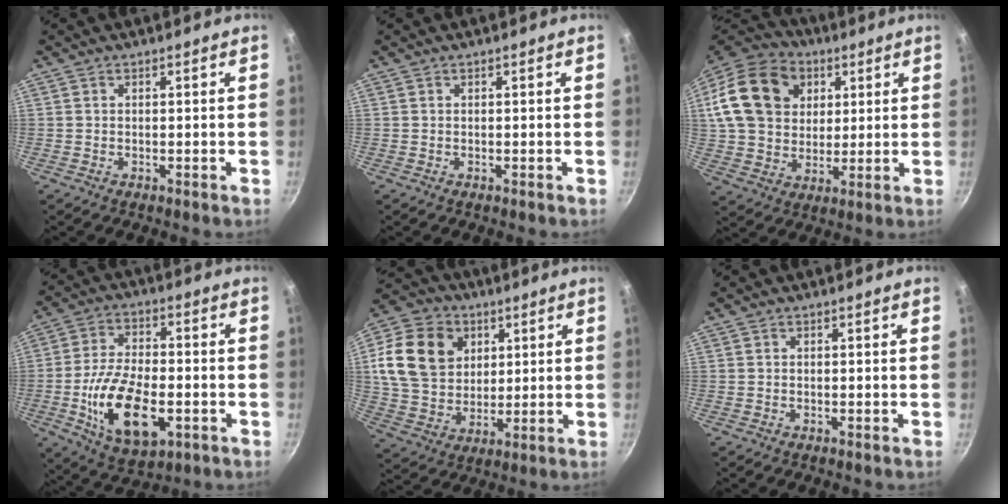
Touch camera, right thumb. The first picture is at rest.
{"total": 0.0}
{"total": 21.3, "force": [6.1, 16.7, 11.9], "torque": [-0.213, 0.017, 0.105]}
{"total": 16.5, "force": [-4.1, 8.5, 13.5], "torque": [-0.239, 0.013, -0.068]}
{"total": 19.8, "force": [5.8, 15.4, 10.9], "torque": [-0.202, -0.002, 0.107]}
{"total": 0.0}